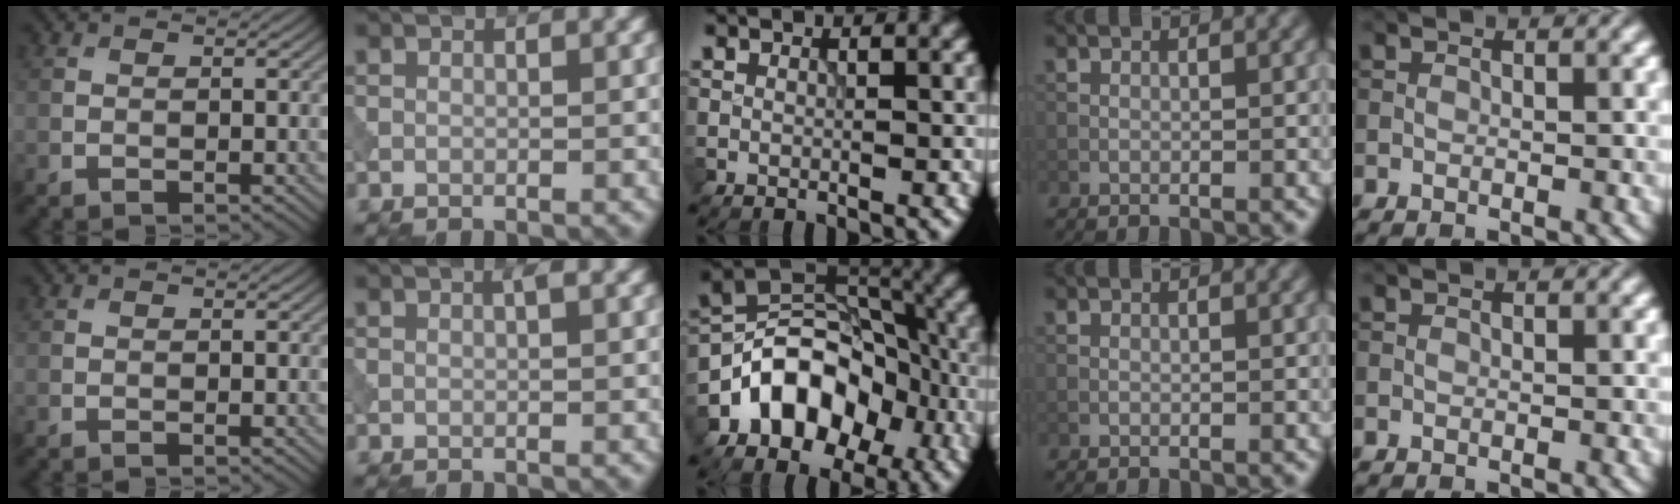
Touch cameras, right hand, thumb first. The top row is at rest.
{"index": {"total": 0.6, "force": [0.2, 0.0, 0.5], "torque": [-0.011, 0.004, 0.003]}, "middle": {"total": 9.1, "force": [-4.0, 6.4, 5.1], "torque": [-0.056, 0.011, -0.082]}}